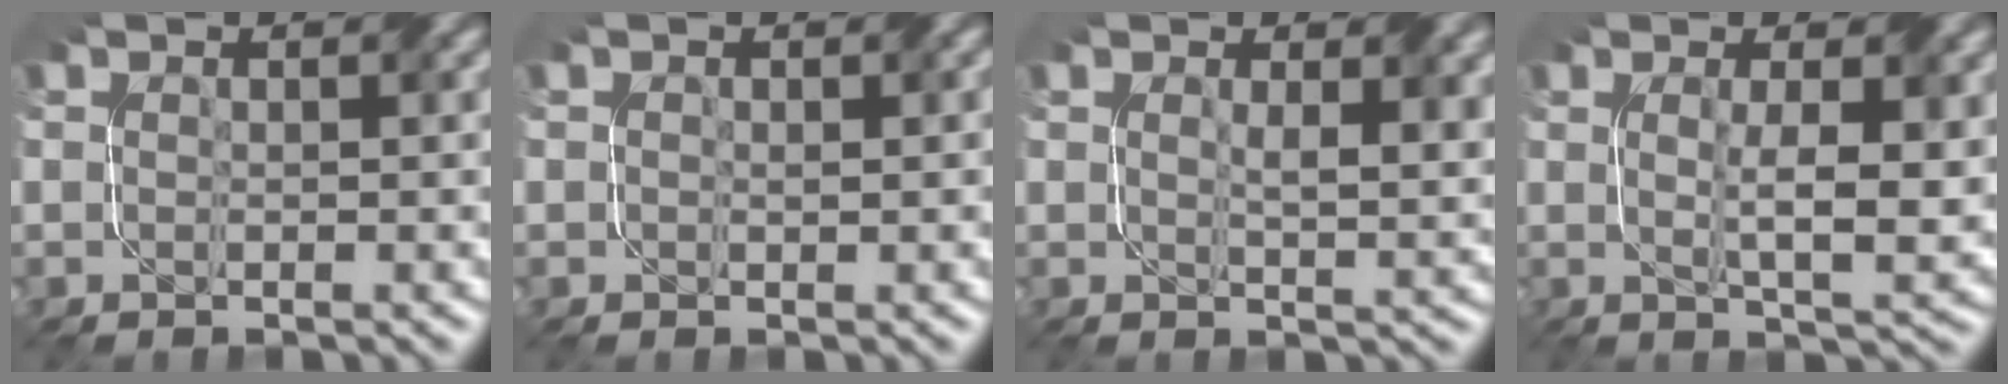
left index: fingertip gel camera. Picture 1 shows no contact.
{"total": 0.8, "force": [0.1, 0.5, 0.6], "torque": [-0.006, 0.000, 0.003]}
{"total": 2.7, "force": [1.0, 0.7, 2.4], "torque": [-0.035, -0.004, 0.020]}
{"total": 4.4, "force": [0.5, 0.8, 4.3], "torque": [-0.074, -0.005, 0.014]}